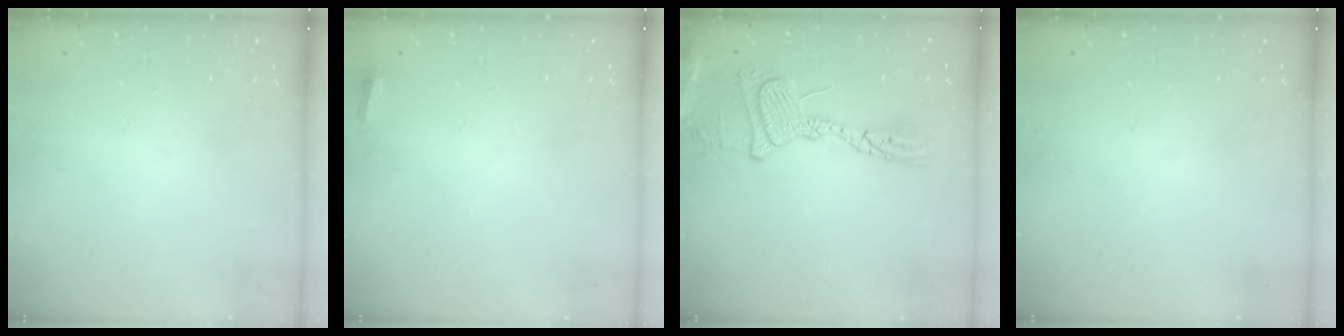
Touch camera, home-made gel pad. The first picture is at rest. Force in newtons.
{"total": 2.7, "press": 2.6, "slide": 0.9}
{"total": 17.1, "press": 17.1, "slide": 1.5}
{"total": 0.0}